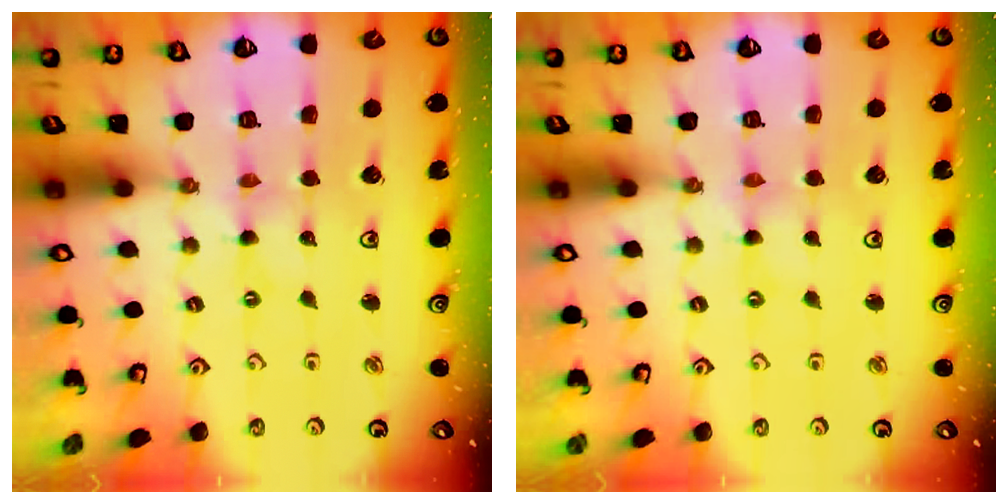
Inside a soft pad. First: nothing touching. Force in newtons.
{"total": 0.5, "press": 0.5, "slide": 0.1}